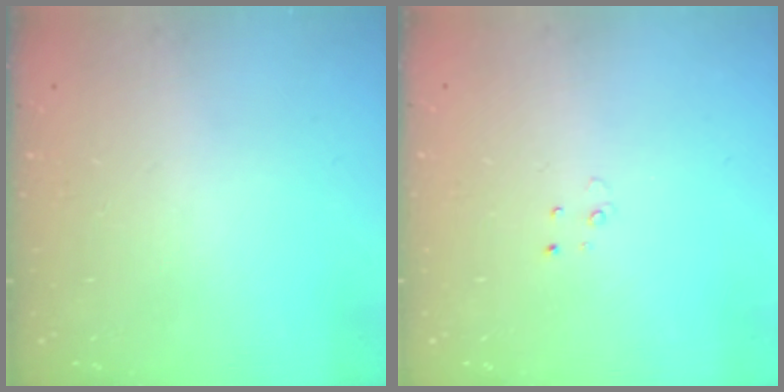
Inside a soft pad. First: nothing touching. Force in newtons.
{"total": 2.3, "press": 2.3, "slide": 0.2}